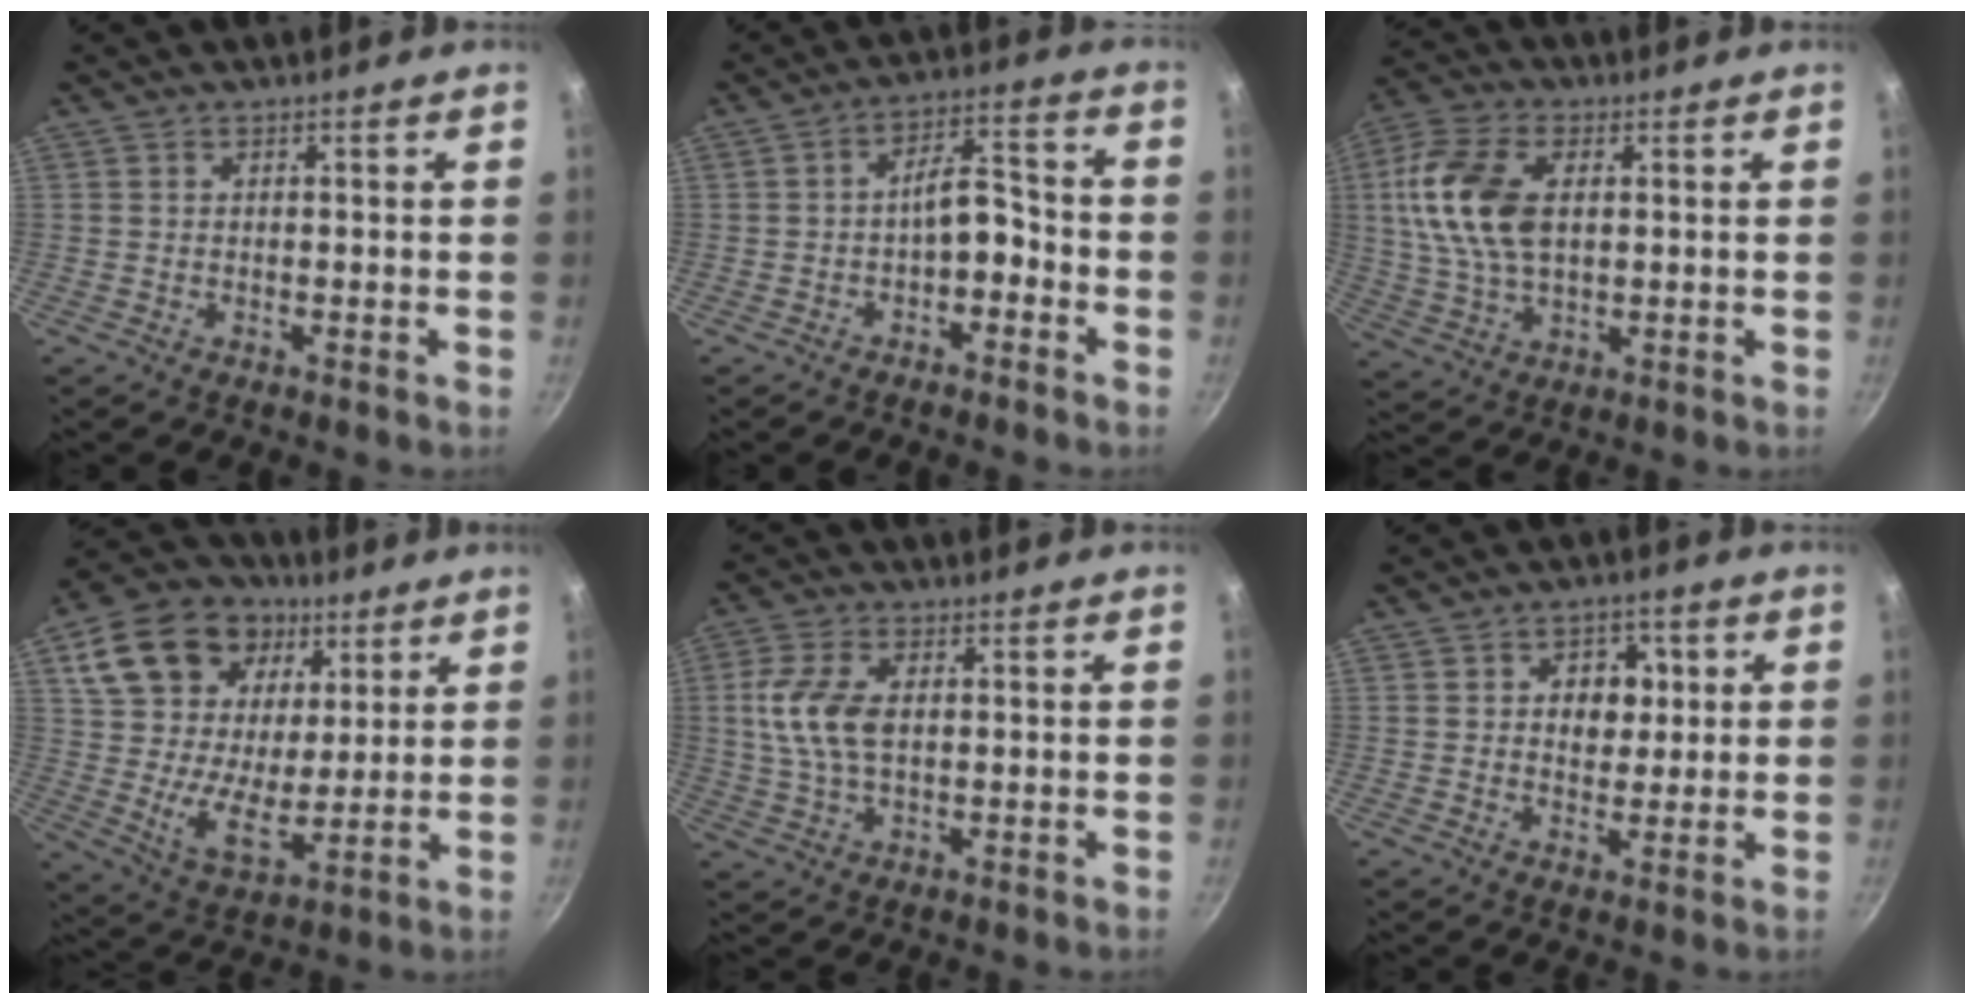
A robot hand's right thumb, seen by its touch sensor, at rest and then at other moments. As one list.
[{"total": 6.5, "force": [-2.5, 3.3, 5.0], "torque": [-0.057, 0.049, -0.036]}, {"total": 14.4, "force": [2.5, 8.6, 11.3], "torque": [-0.215, 0.005, 0.041]}, {"total": 21.4, "force": [9.3, 15.0, 12.1], "torque": [-0.199, -0.017, 0.162]}, {"total": 9.1, "force": [1.2, 5.2, 7.4], "torque": [-0.148, 0.006, 0.021]}, {"total": 6.3, "force": [1.4, 5.0, 3.7], "torque": [-0.018, -0.005, 0.016]}]